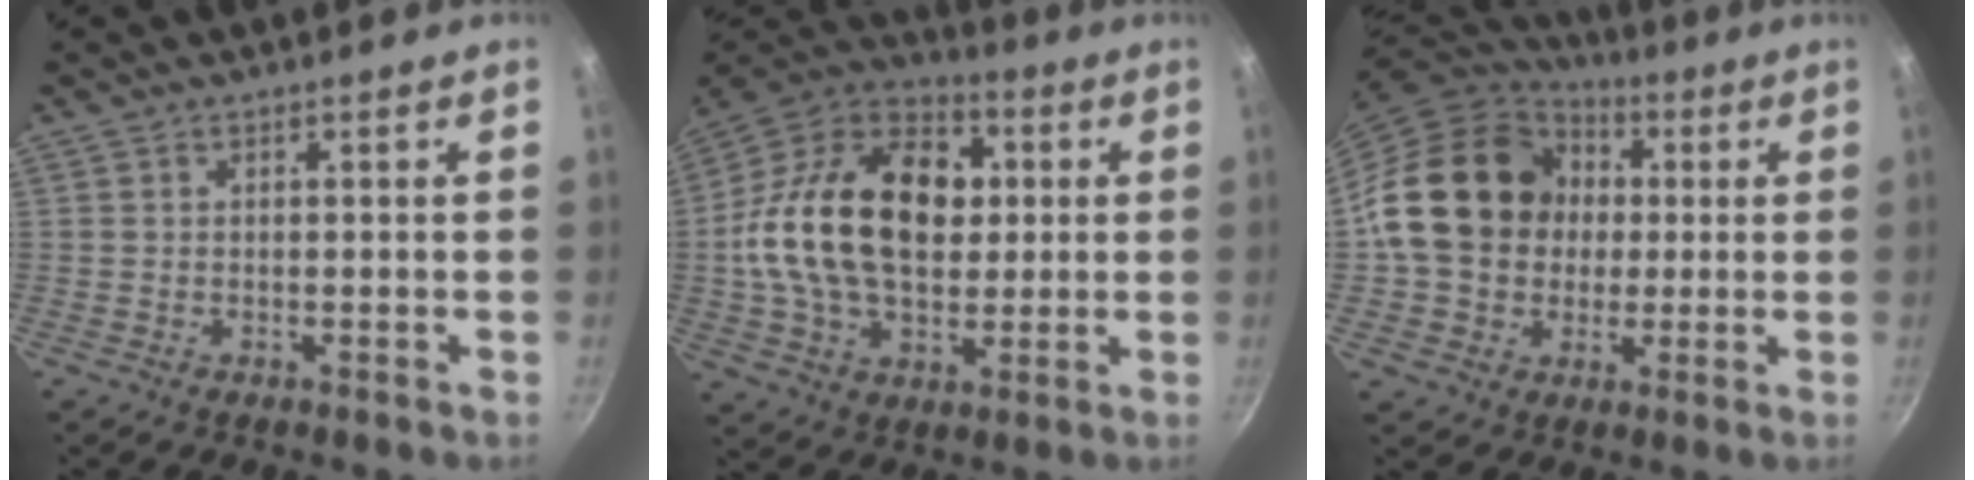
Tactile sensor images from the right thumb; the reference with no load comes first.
{"total": 25.8, "force": [2.4, 17.4, 19.0], "torque": [-0.308, 0.027, 0.029]}
{"total": 19.7, "force": [1.9, 16.3, 10.8], "torque": [-0.161, 0.029, 0.029]}